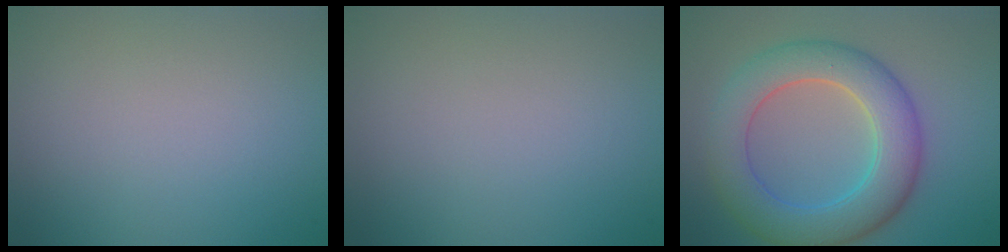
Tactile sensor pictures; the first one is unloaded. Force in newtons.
{"total": 0.0}
{"total": 7.5, "press": 7.5, "slide": 0.5}